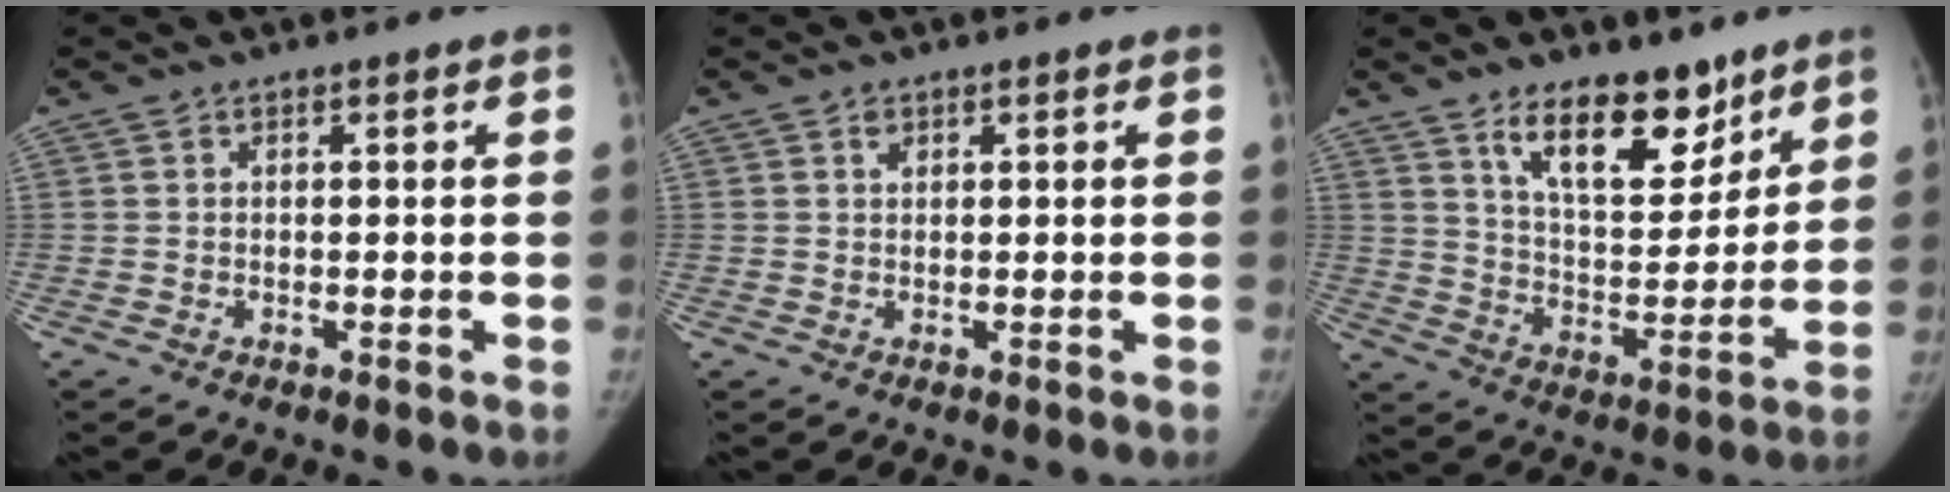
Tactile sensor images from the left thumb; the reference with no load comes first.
{"total": 1.2, "force": [0.7, 0.9, 0.5], "torque": [-0.001, -0.004, 0.011]}
{"total": 15.1, "force": [10.2, 6.7, 8.8], "torque": [-0.095, -0.078, 0.178]}